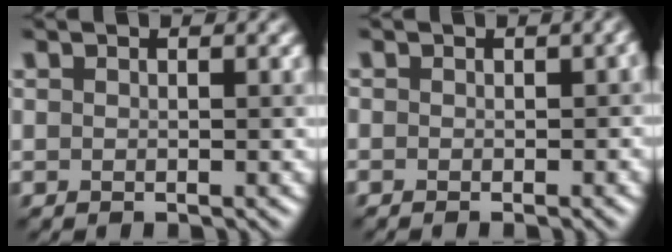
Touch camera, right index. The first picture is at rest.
{"total": 1.2, "force": [-0.7, 0.4, 0.9], "torque": [-0.003, 0.000, 0.003]}